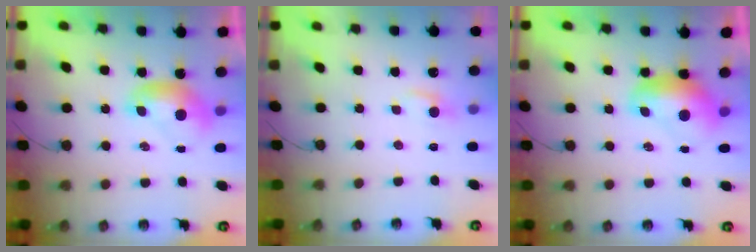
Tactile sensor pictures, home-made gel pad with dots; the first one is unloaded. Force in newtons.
{"total": 0.0}
{"total": 1.6, "press": 1.6, "slide": 0.4}